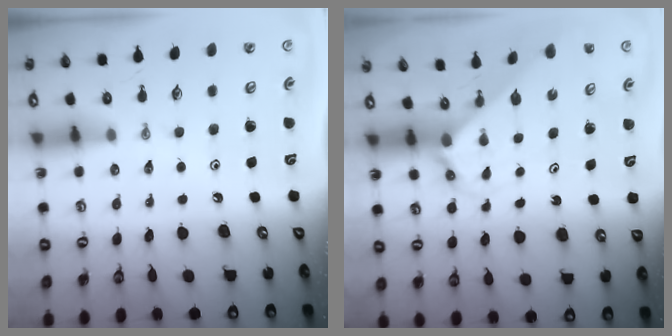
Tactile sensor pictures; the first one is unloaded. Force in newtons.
{"total": 2.3, "press": 2.3, "slide": 0.2}